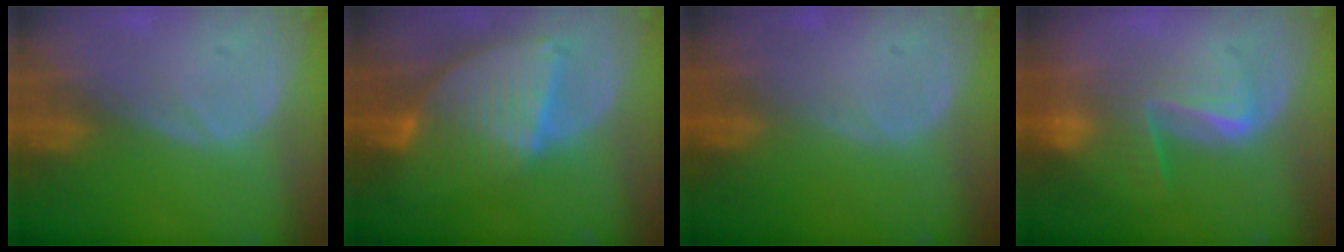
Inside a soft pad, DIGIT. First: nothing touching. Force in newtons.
{"total": 8.6, "press": 7.5, "slide": 4.1}
{"total": 0.0}
{"total": 6.2, "press": 6.1, "slide": 1.5}